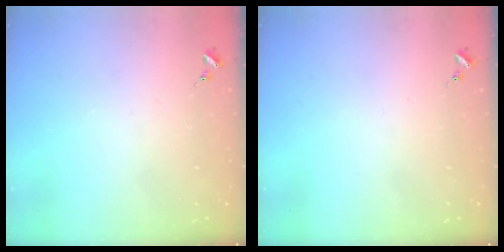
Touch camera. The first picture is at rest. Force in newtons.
{"total": 0.0}